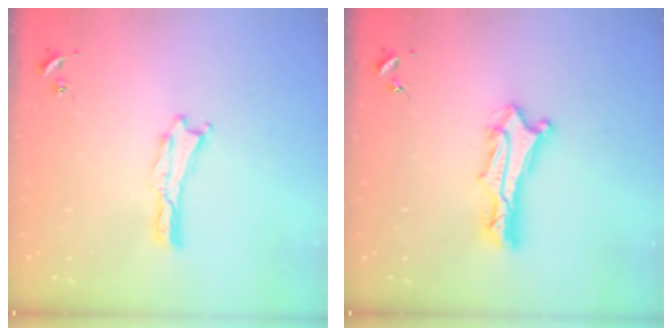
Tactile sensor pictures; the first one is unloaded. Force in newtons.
{"total": 4.7, "press": 4.6, "slide": 0.3}